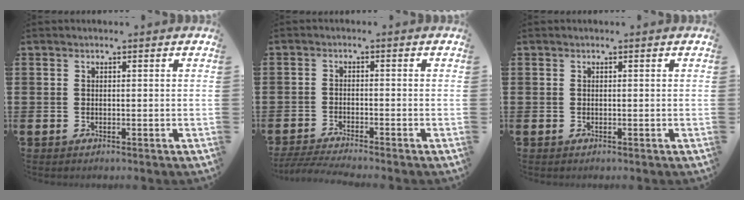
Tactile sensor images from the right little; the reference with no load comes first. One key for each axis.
{"total": 1.9, "fx": -1.7, "fy": -0.1, "fz": 0.8, "tx": -0.011, "ty": 0.002, "tz": -0.033}
{"total": 0.0}